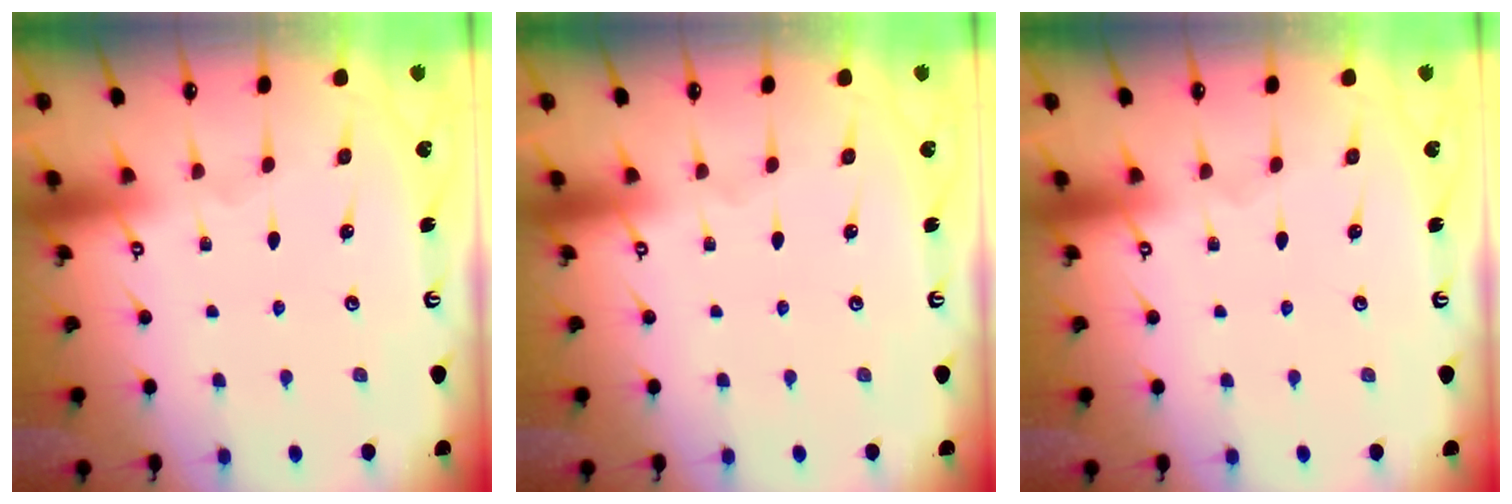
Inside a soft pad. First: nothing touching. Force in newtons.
{"total": 0.0}
{"total": 0.0}